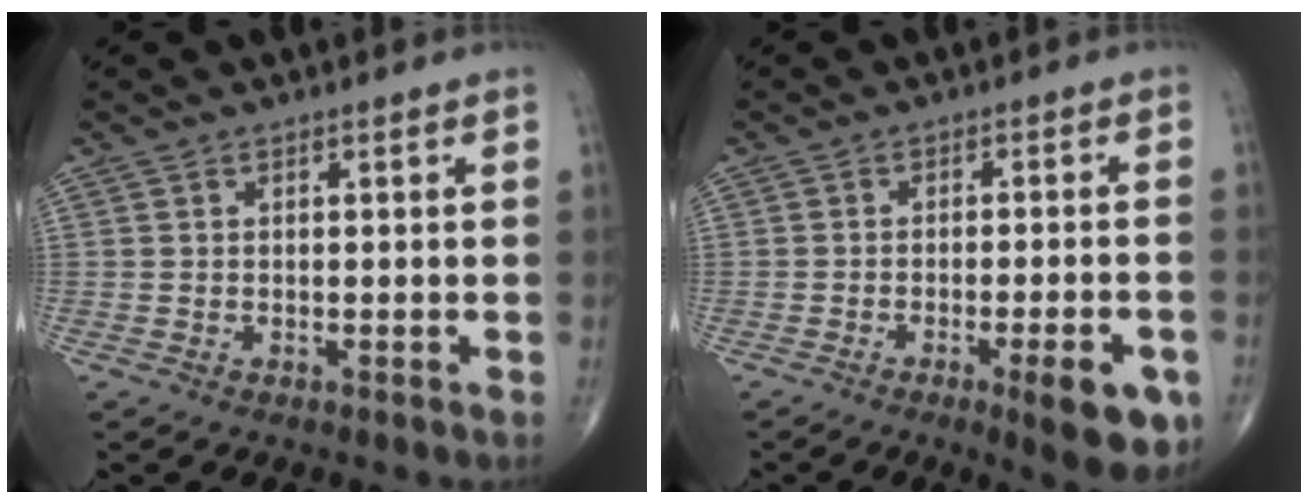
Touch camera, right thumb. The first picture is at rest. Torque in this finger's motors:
{"motor_torque": [1.00, 1.16, 0.81, -0.32, 0.17]}